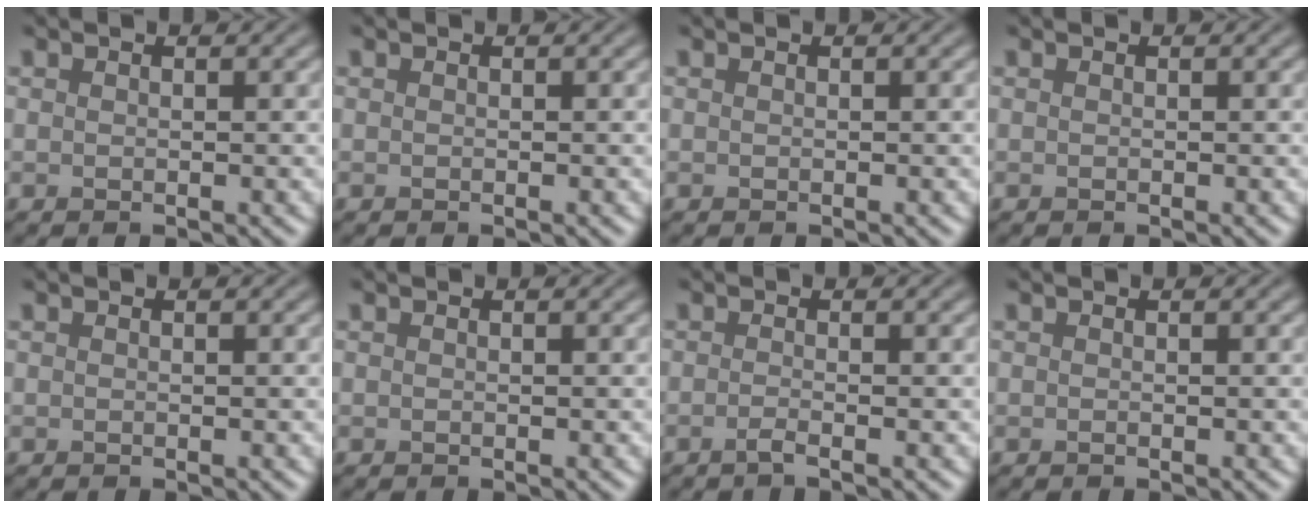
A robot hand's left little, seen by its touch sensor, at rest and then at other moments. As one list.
[{"total": 0.0}, {"total": 0.0}, {"total": 0.0}, {"total": 0.0}, {"total": 0.0}, {"total": 1.1, "force": [-0.9, -0.1, 0.6], "torque": [-0.013, -0.005, -0.021]}, {"total": 0.0}]